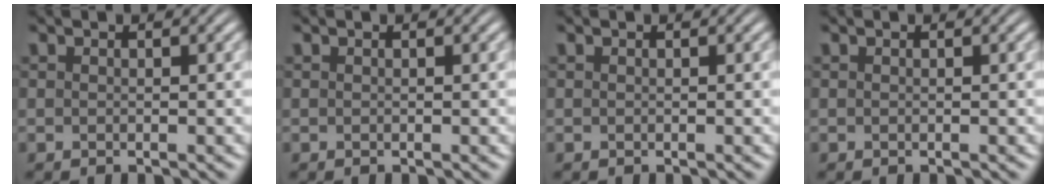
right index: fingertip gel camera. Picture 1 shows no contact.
{"total": 0.0}
{"total": 0.0}
{"total": 0.0}